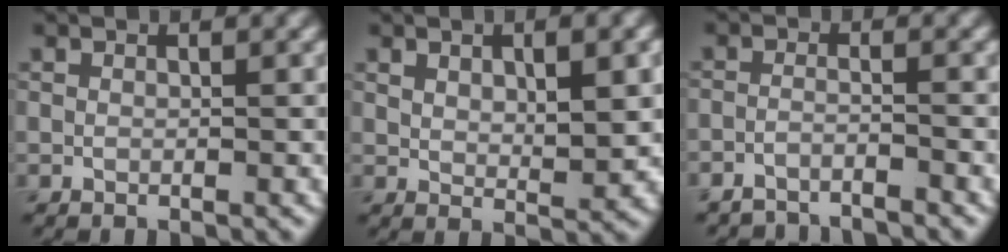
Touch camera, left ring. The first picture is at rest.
{"total": 4.1, "force": [1.2, 1.6, 3.6], "torque": [-0.062, -0.002, 0.024]}
{"total": 3.4, "force": [-3.4, 0.3, 0.7], "torque": [-0.012, -0.015, -0.059]}